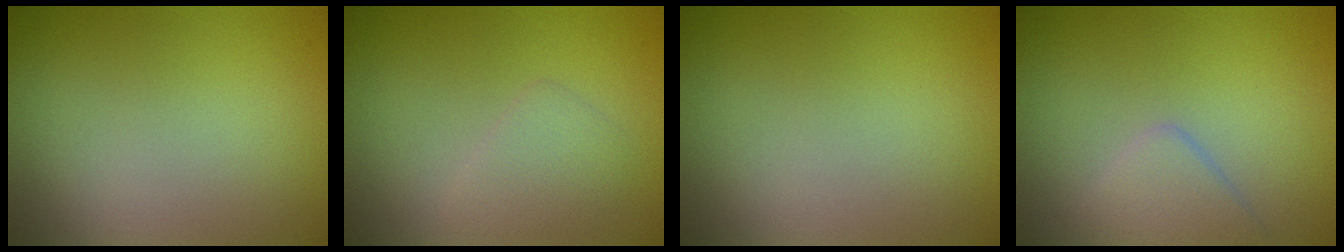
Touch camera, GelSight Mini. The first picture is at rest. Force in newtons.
{"total": 1.7, "press": 1.7, "slide": 0.2}
{"total": 0.0}
{"total": 2.1, "press": 2.1, "slide": 0.1}